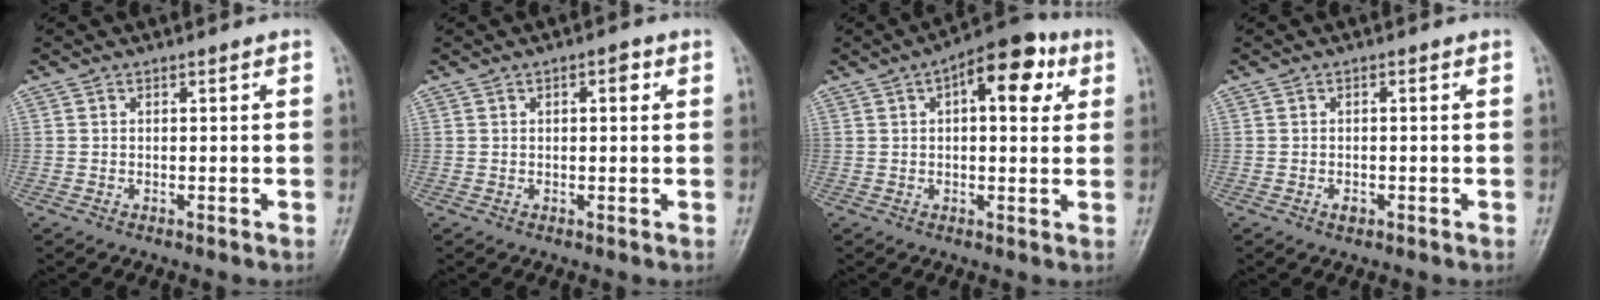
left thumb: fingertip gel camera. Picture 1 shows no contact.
{"total": 2.2, "force": [0.8, 1.0, 1.8], "torque": [-0.020, 0.003, 0.008]}
{"total": 11.4, "force": [4.1, 5.3, 9.2], "torque": [-0.100, 0.013, 0.048]}
{"total": 1.4, "force": [-0.6, 0.9, 0.9], "torque": [-0.009, 0.002, -0.010]}